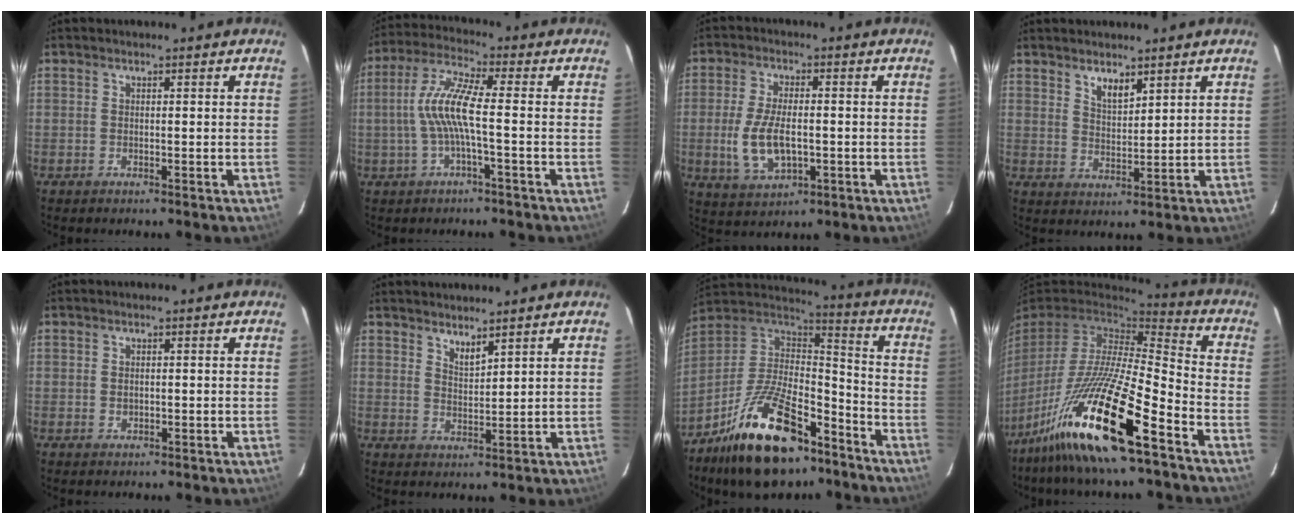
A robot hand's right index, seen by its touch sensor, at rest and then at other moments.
{"total": 8.6, "force": [-1.2, 0.9, 8.5], "torque": [-0.184, 0.009, -0.021]}
{"total": 9.7, "force": [-1.6, 4.7, 8.3], "torque": [-0.173, -0.009, -0.022]}
{"total": 4.2, "force": [3.2, 1.6, 2.3], "torque": [-0.037, 0.000, 0.058]}
{"total": 1.2, "force": [-0.1, 1.0, 0.6], "torque": [-0.010, 0.000, 0.000]}
{"total": 3.3, "force": [2.9, 0.6, 1.5], "torque": [-0.023, -0.002, 0.050]}
{"total": 24.5, "force": [-15.1, 10.9, 15.9], "torque": [-0.307, 0.001, -0.245]}
{"total": 22.0, "force": [-14.6, 2.4, 16.2], "torque": [-0.312, -0.044, -0.270]}